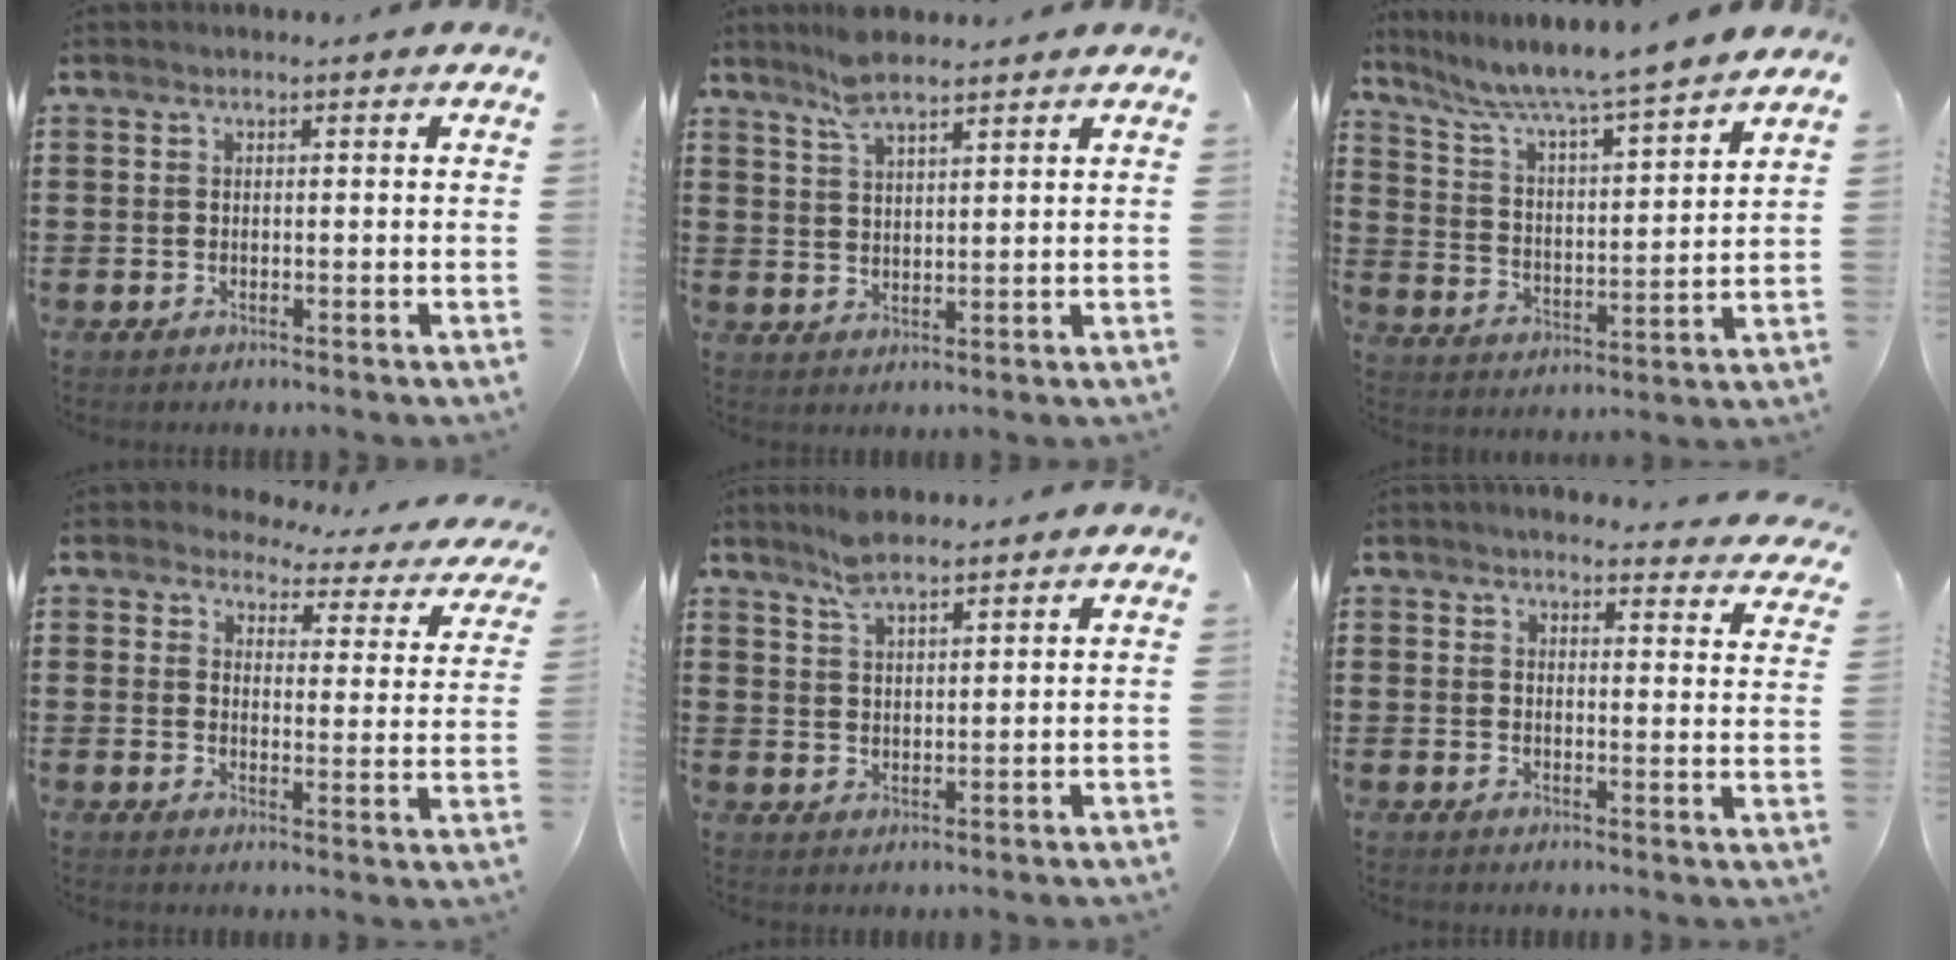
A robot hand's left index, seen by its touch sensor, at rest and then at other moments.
{"total": 5.2, "force": [4.3, 1.1, 2.7], "torque": [-0.064, -0.003, 0.079]}
{"total": 6.0, "force": [5.5, -0.7, 2.3], "torque": [-0.067, -0.041, 0.087]}
{"total": 3.5, "force": [3.2, 1.0, 0.8], "torque": [-0.037, -0.019, 0.052]}
{"total": 4.7, "force": [4.1, 1.1, 2.1], "torque": [-0.053, -0.004, 0.075]}
{"total": 3.3, "force": [3.3, 0.3, 0.6], "torque": [-0.018, -0.019, 0.055]}